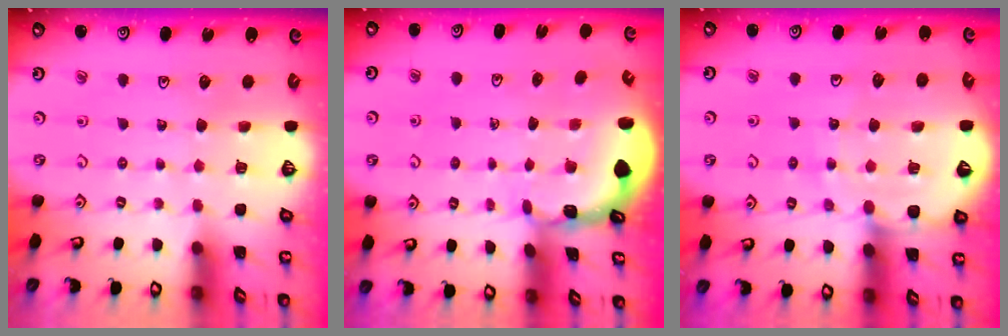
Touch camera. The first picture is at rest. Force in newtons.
{"total": 1.4, "press": 1.4, "slide": 0.0}
{"total": 9.3, "press": 9.2, "slide": 1.2}